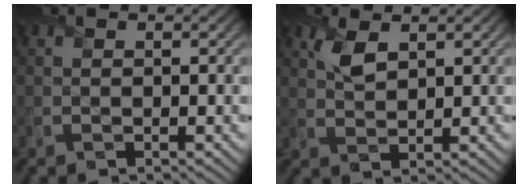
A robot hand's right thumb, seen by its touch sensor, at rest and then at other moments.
{"total": 3.1, "force": [1.8, 1.3, 2.1], "torque": [-0.055, 0.002, 0.036]}